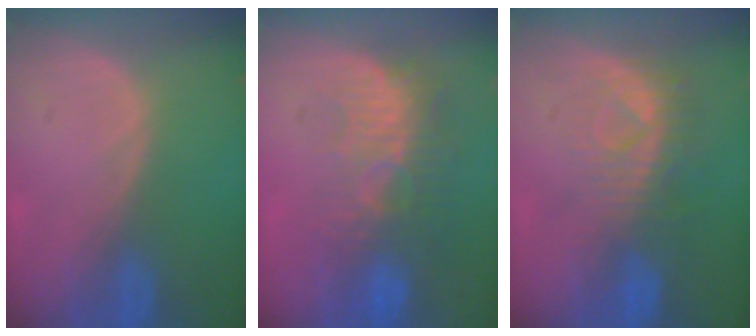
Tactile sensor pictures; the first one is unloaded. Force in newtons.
{"total": 9.4, "press": 8.7, "slide": 3.7}
{"total": 8.1, "press": 7.2, "slide": 3.7}